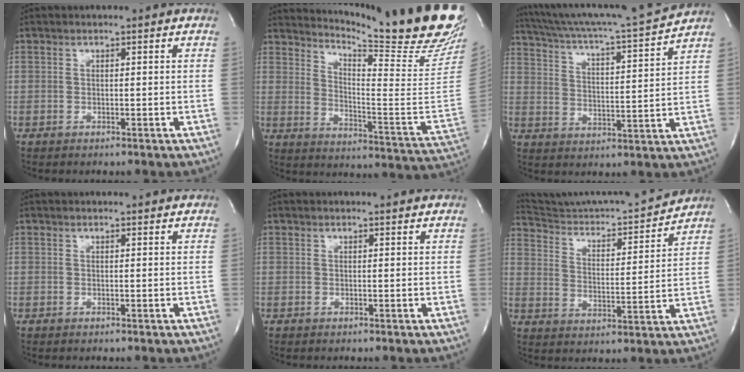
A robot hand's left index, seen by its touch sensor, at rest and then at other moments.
{"total": 22.4, "force": [19.2, 0.3, 11.4], "torque": [-0.185, -0.119, 0.248]}
{"total": 15.6, "force": [14.6, -1.5, 5.2], "torque": [-0.105, -0.037, 0.220]}
{"total": 3.2, "force": [3.1, 0.6, 0.5], "torque": [-0.016, 0.010, 0.028]}
{"total": 3.8, "force": [3.7, 0.8, 0.7], "torque": [-0.017, 0.010, 0.034]}
{"total": 16.7, "force": [16.2, 0.1, 4.0], "torque": [-0.075, -0.029, 0.246]}